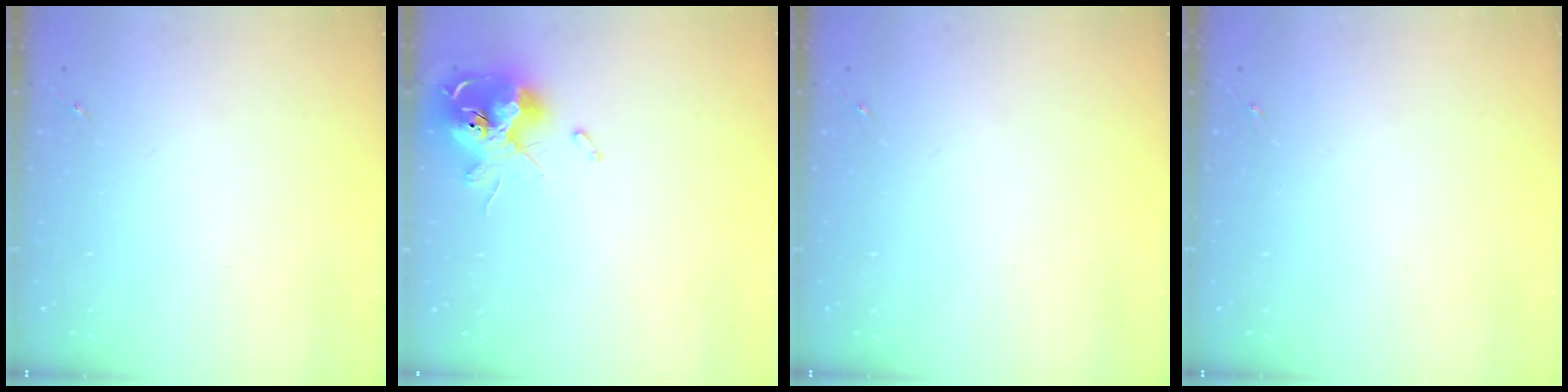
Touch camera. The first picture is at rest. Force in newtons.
{"total": 13.9, "press": 13.8, "slide": 1.9}
{"total": 0.0}
{"total": 0.0}